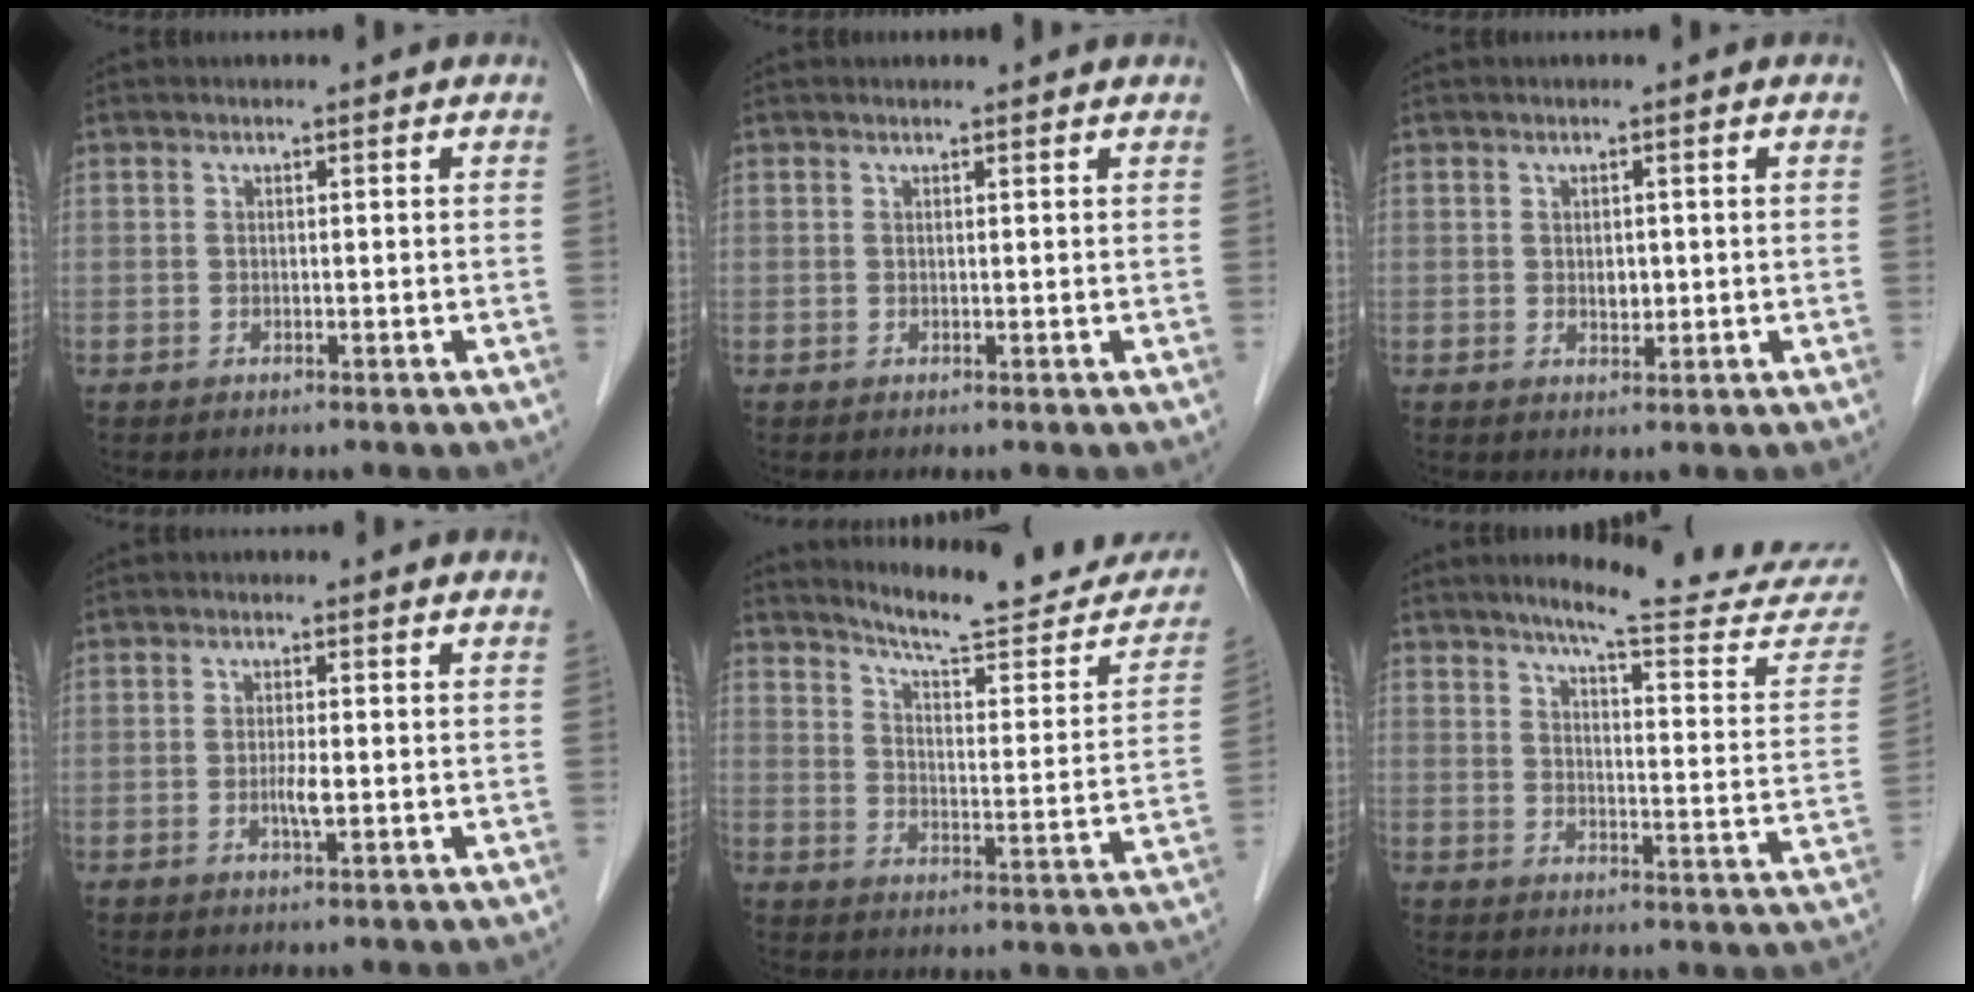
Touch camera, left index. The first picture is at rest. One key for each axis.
{"total": 1.2, "fx": 1.2, "fy": 0.0, "fz": 0.2, "tx": -0.008, "ty": 0.004, "tz": 0.014}
{"total": 1.5, "fx": -0.1, "fy": 1.0, "fz": 1.2, "tx": -0.018, "ty": -0.005, "tz": 0.002}
{"total": 2.1, "fx": -0.6, "fy": 0.2, "fz": 2.0, "tx": -0.041, "ty": -0.006, "tz": -0.010}
{"total": 18.6, "fx": 17.2, "fy": 2.7, "fz": 6.4, "tx": -0.079, "ty": -0.059, "tz": 0.218}
{"total": 20.1, "fx": 18.6, "fy": 0.4, "fz": 7.4, "tx": -0.091, "ty": -0.097, "tz": 0.218}